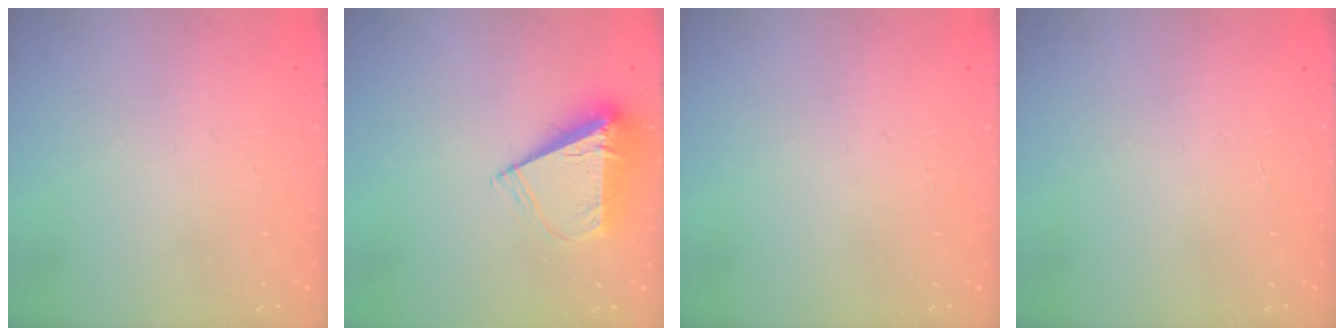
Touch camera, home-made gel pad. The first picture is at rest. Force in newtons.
{"total": 7.3, "press": 7.2, "slide": 1.0}
{"total": 0.0}
{"total": 0.0}